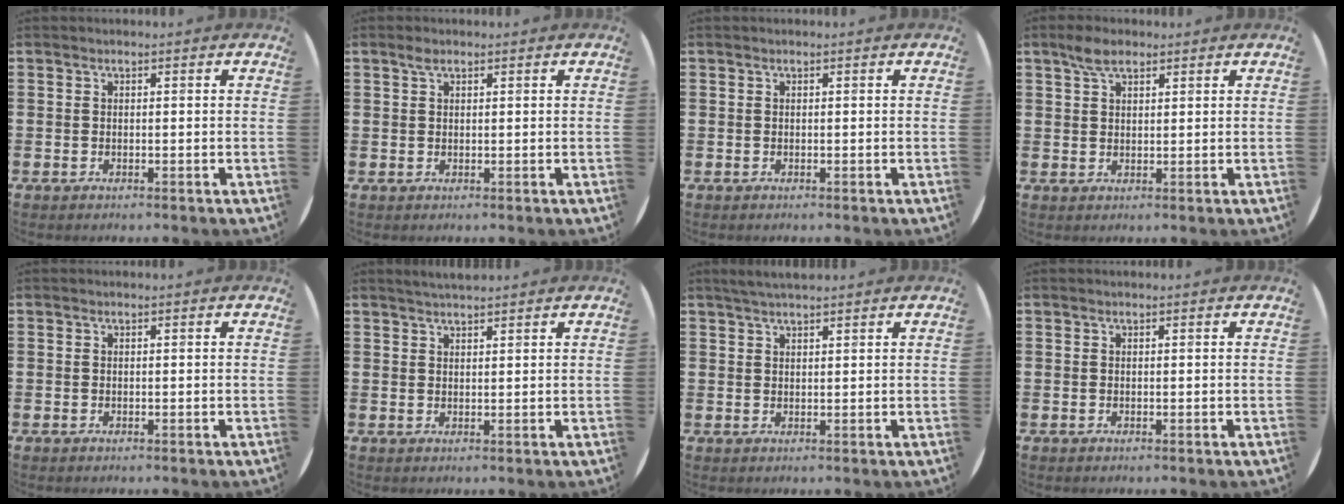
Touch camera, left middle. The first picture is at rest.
{"total": 1.2, "force": [0.8, 0.7, 0.5], "torque": [-0.003, 0.002, 0.012]}
{"total": 0.0}
{"total": 3.6, "force": [2.6, 1.7, 1.8], "torque": [-0.031, 0.005, 0.046]}
{"total": 0.0}
{"total": 2.1, "force": [2.0, 0.2, 0.4], "torque": [-0.009, 0.003, 0.037]}
{"total": 2.1, "force": [2.0, 0.3, 0.7], "torque": [-0.016, 0.005, 0.038]}
{"total": 0.0}